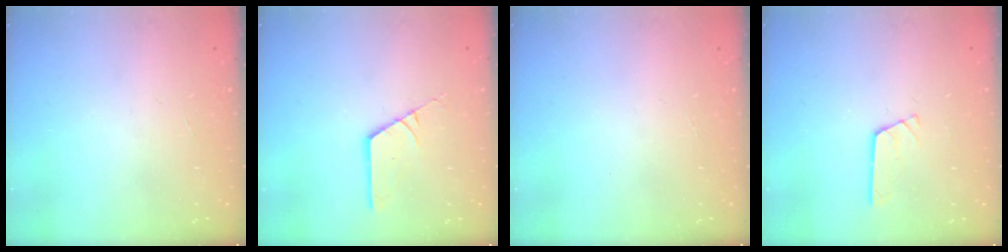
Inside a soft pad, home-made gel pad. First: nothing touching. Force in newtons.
{"total": 2.6, "press": 2.6, "slide": 0.2}
{"total": 0.0}
{"total": 2.6, "press": 2.6, "slide": 0.3}